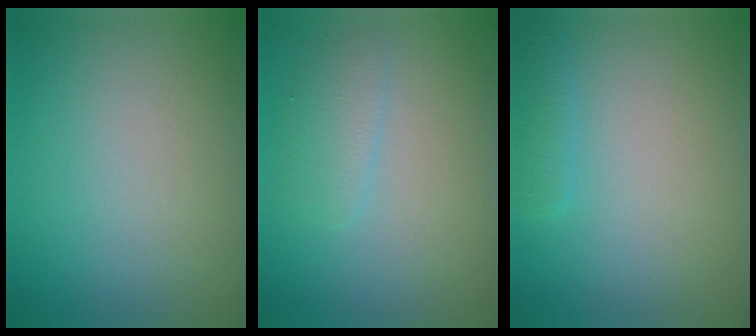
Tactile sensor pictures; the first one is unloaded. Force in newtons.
{"total": 1.9, "press": 1.9, "slide": 0.1}
{"total": 1.4, "press": 1.4, "slide": 0.1}